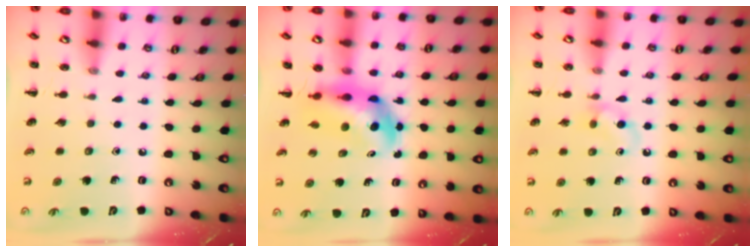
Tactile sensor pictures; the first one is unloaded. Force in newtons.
{"total": 6.9, "press": 6.6, "slide": 2.0}
{"total": 4.6, "press": 4.4, "slide": 1.5}